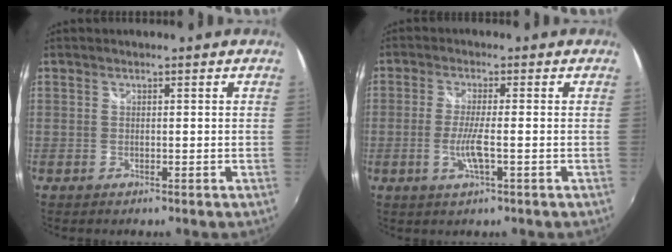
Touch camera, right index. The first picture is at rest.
{"total": 4.9, "force": [-1.4, 0.3, 4.7], "torque": [-0.096, -0.008, -0.029]}